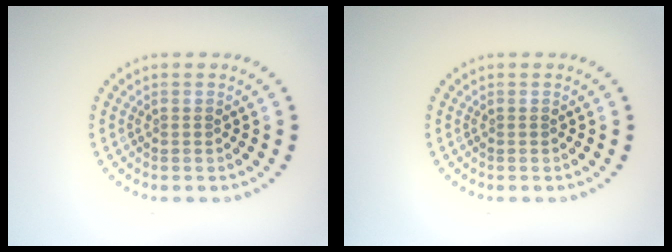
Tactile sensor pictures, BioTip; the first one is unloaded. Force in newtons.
{"total": 0.0}